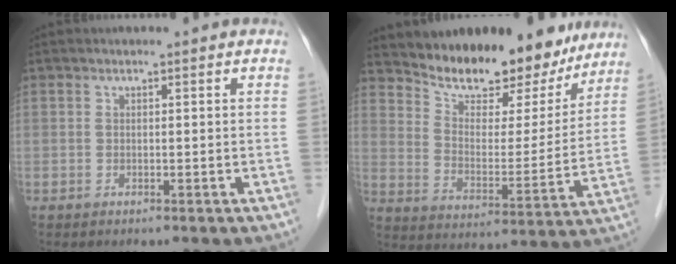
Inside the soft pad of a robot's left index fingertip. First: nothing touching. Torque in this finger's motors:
{"motor_torque": [0.37, -0.52, 0.72, 0.12]}